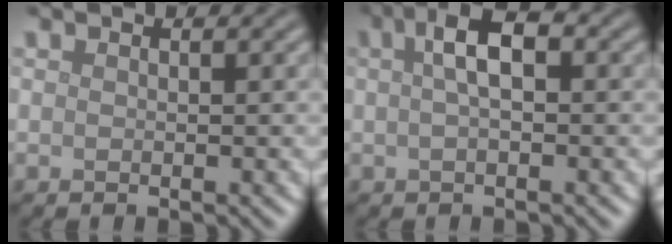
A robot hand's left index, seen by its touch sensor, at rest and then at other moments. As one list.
[{"total": 3.8, "force": [0.9, 1.3, 3.5], "torque": [-0.060, 0.011, 0.009]}]